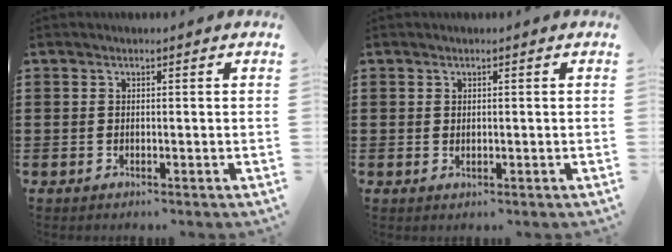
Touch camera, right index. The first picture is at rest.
{"total": 0.6, "force": [0.3, 0.4, 0.2], "torque": [-0.004, 0.004, 0.006]}